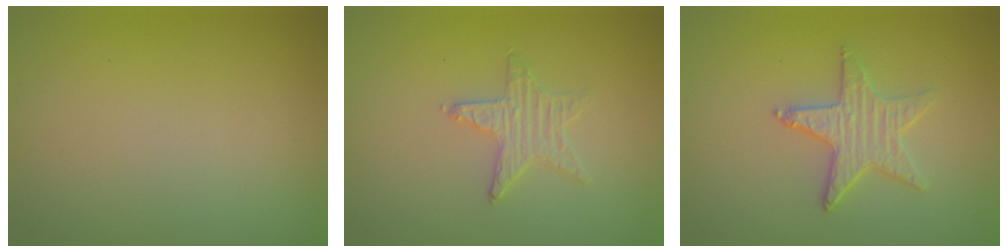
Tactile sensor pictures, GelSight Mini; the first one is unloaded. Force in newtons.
{"total": 1.2, "press": 1.2, "slide": 0.1}
{"total": 2.8, "press": 2.7, "slide": 0.7}